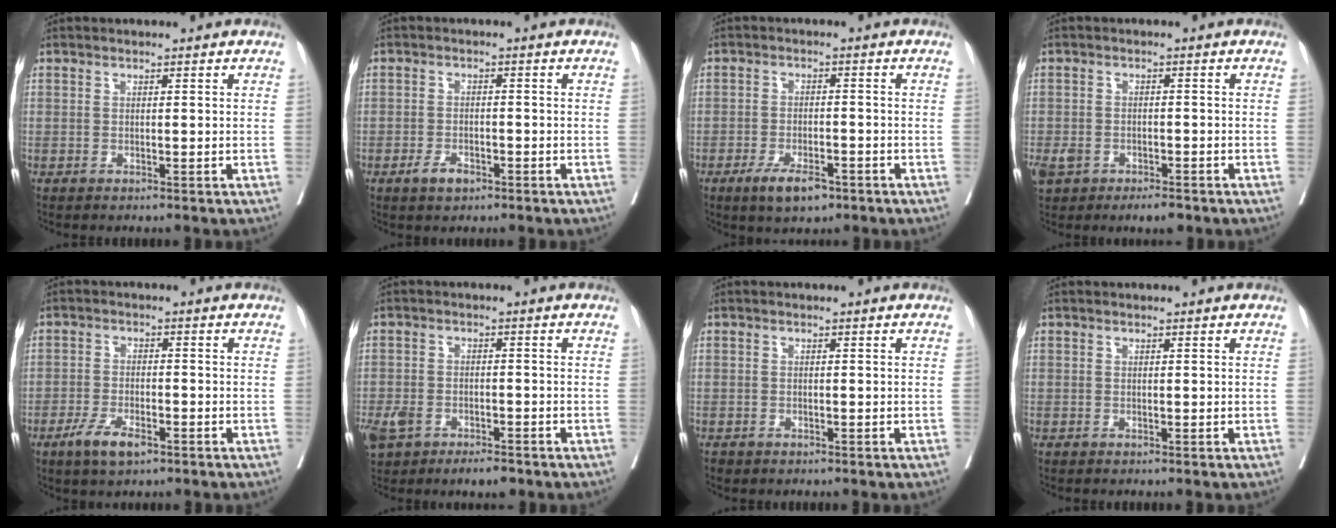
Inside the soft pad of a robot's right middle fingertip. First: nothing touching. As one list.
[{"total": 2.7, "force": [-1.7, 1.4, 1.6], "torque": [-0.028, 0.003, -0.025]}, {"total": 5.4, "force": [-3.4, 2.0, 3.7], "torque": [-0.069, -0.004, -0.051]}, {"total": 4.8, "force": [-2.9, 2.3, 3.0], "torque": [-0.052, 0.001, -0.041]}, {"total": 5.0, "force": [-3.0, 1.9, 3.5], "torque": [-0.069, -0.003, -0.051]}, {"total": 7.3, "force": [-4.5, 3.6, 4.5], "torque": [-0.082, 0.003, -0.073]}, {"total": 0.9, "force": [-0.7, 0.5, 0.2], "torque": [-0.008, 0.000, -0.011]}, {"total": 0.0}]